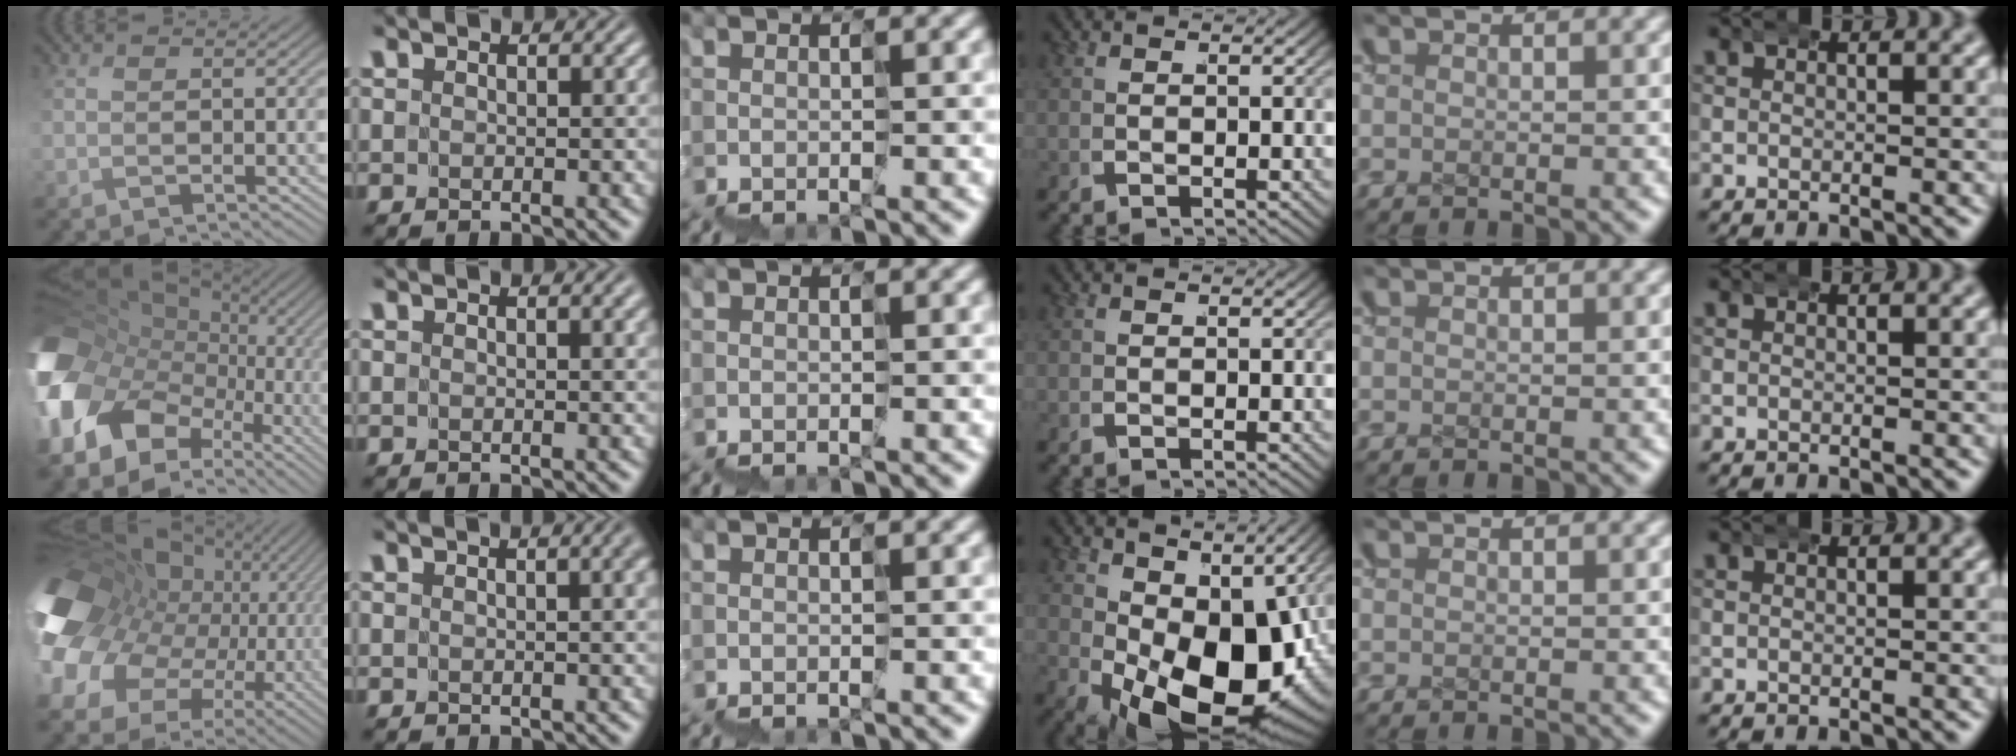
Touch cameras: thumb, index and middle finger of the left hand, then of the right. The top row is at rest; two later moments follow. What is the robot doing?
{"motion": "wrap", "object": "ethernet cable"}